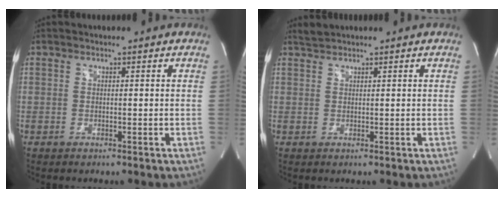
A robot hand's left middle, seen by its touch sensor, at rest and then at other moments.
{"total": 1.3, "force": [1.3, -0.2, 0.0], "torque": [-0.008, 0.008, 0.031]}